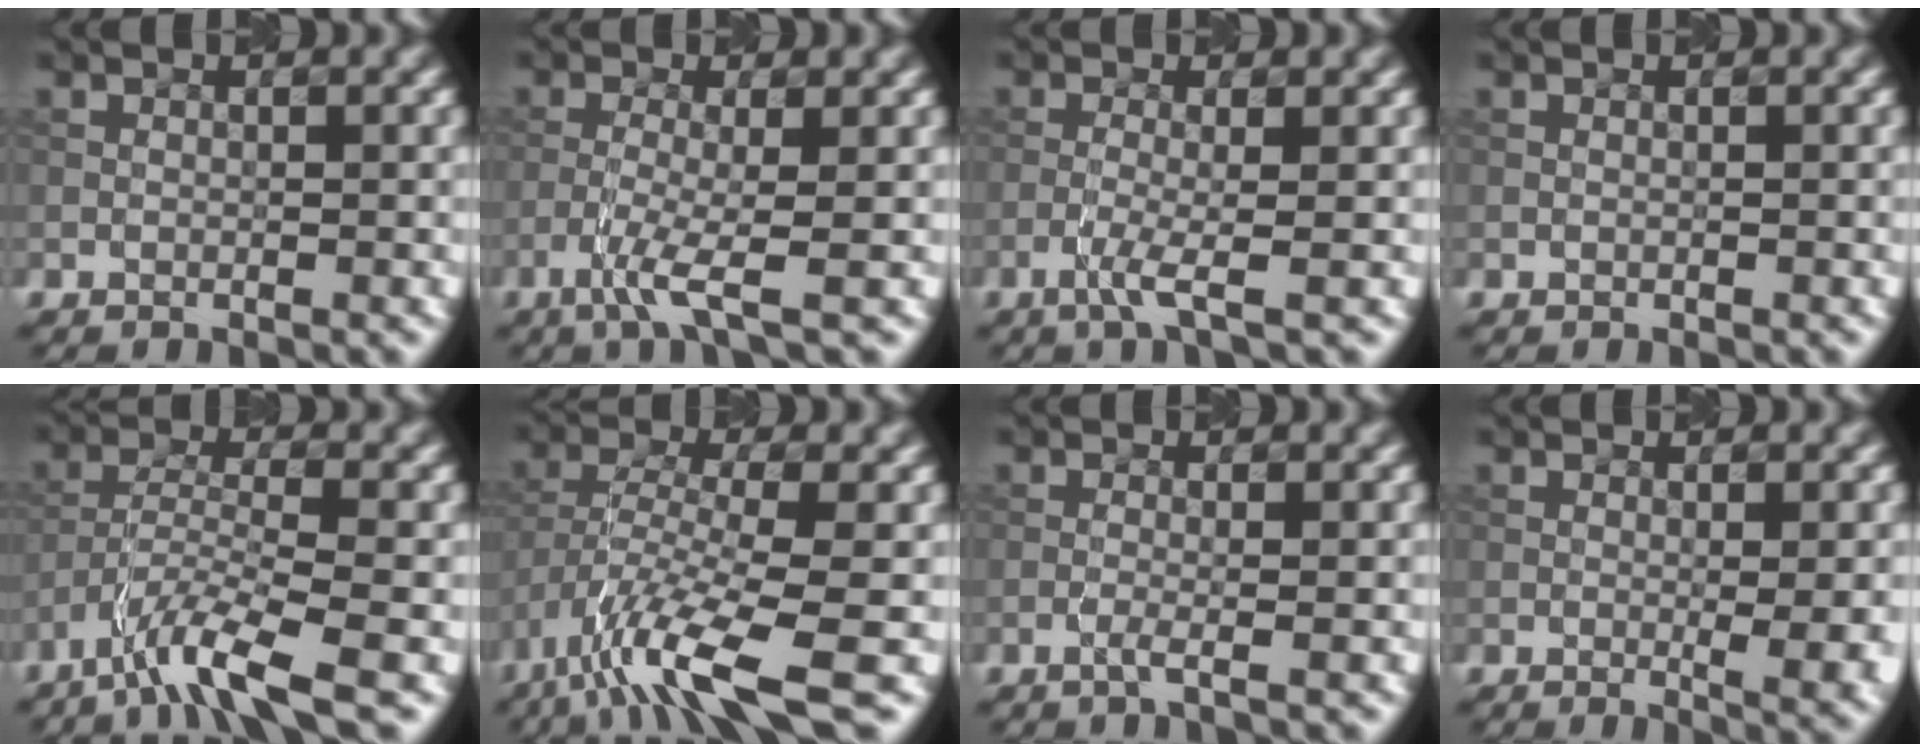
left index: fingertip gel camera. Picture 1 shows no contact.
{"total": 3.5, "force": [-2.0, 0.3, 2.9], "torque": [-0.061, 0.000, -0.044]}
{"total": 2.5, "force": [-1.4, 0.1, 2.0], "torque": [-0.043, 0.005, -0.032]}
{"total": 0.0}
{"total": 5.6, "force": [-4.1, 0.6, 3.8], "torque": [-0.066, 0.002, -0.079]}
{"total": 9.1, "force": [-5.4, 2.0, 7.1], "torque": [-0.136, -0.001, -0.095]}
{"total": 1.3, "force": [-0.7, 0.2, 1.1], "torque": [-0.015, 0.007, -0.016]}
{"total": 3.7, "force": [-0.5, 0.8, 3.6], "torque": [-0.049, -0.006, 0.004]}